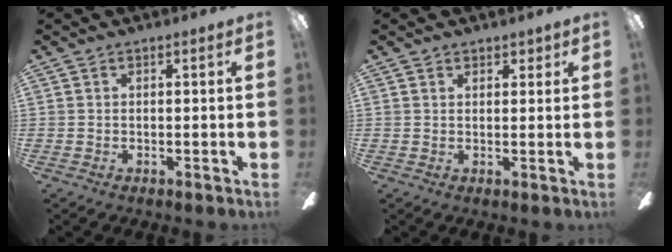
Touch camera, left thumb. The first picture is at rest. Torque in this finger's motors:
{"motor_torque": [-0.01, -0.15, -0.25, 0.03, 0.05]}